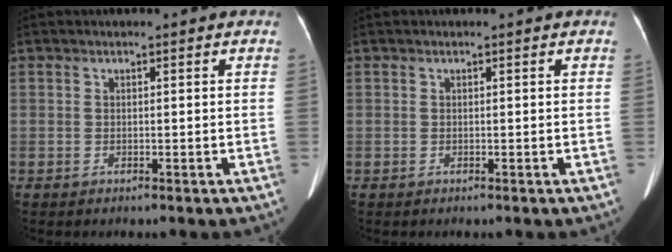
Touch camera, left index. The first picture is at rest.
{"total": 0.0}